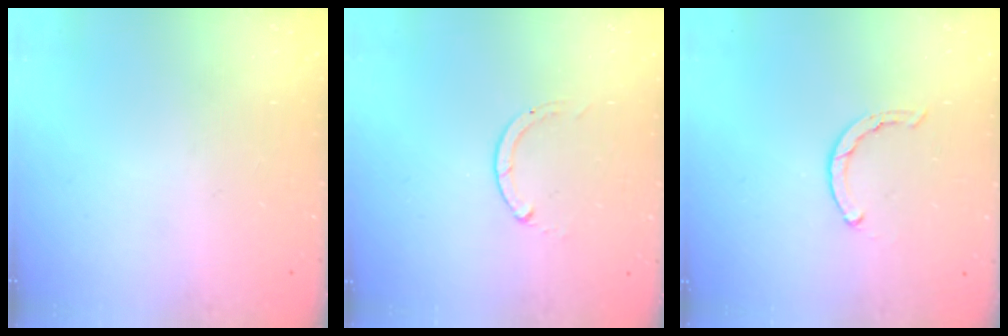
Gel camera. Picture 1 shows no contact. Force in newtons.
{"total": 0.0}
{"total": 0.5, "press": 0.5, "slide": 0.2}